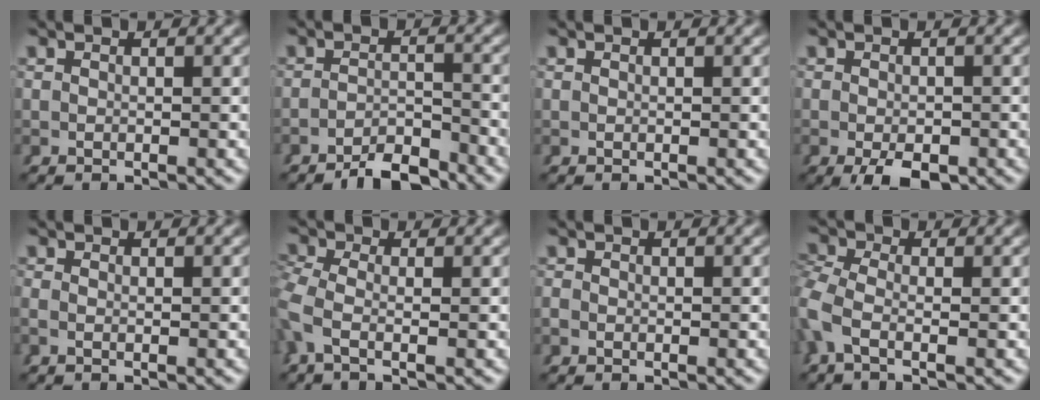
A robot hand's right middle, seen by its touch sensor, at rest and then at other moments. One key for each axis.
{"total": 4.2, "fx": -3.9, "fy": 0.6, "fz": 1.4, "tx": -0.004, "ty": 0.000, "tz": -0.067}
{"total": 0.0}
{"total": 4.0, "fx": -2.1, "fy": 2.0, "fz": 2.8, "tx": -0.047, "ty": -0.015, "tz": -0.024}
{"total": 0.6, "fx": -0.2, "fy": 0.3, "fz": 0.5, "tx": -0.014, "ty": 0.000, "tz": -0.003}
{"total": 3.4, "fx": -0.2, "fy": 2.4, "fz": 2.4, "tx": -0.081, "ty": -0.006, "tz": -0.003}
{"total": 0.8, "fx": -0.4, "fy": 0.7, "fz": 0.1, "tx": -0.006, "ty": -0.003, "tz": -0.008}
{"total": 3.8, "fx": -0.6, "fy": 2.9, "fz": 2.4, "tx": -0.084, "ty": -0.010, "tz": -0.010}